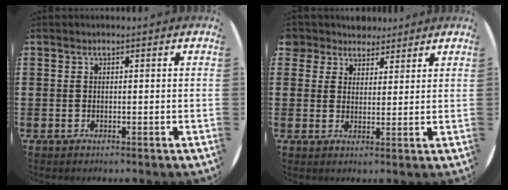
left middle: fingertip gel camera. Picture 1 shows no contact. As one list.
[{"total": 4.6, "force": [3.9, 2.3, -0.2], "torque": [-0.006, -0.004, 0.074]}]